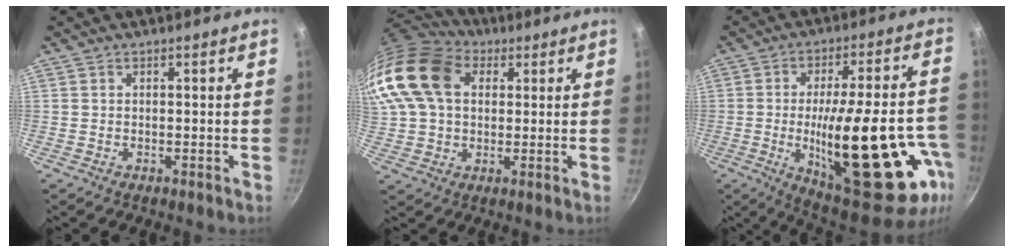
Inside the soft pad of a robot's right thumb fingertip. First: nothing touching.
{"total": 18.8, "force": [5.0, 13.4, 12.1], "torque": [-0.245, 0.023, 0.079]}
{"total": 30.3, "force": [-8.0, 9.7, 27.5], "torque": [-0.372, 0.008, -0.097]}